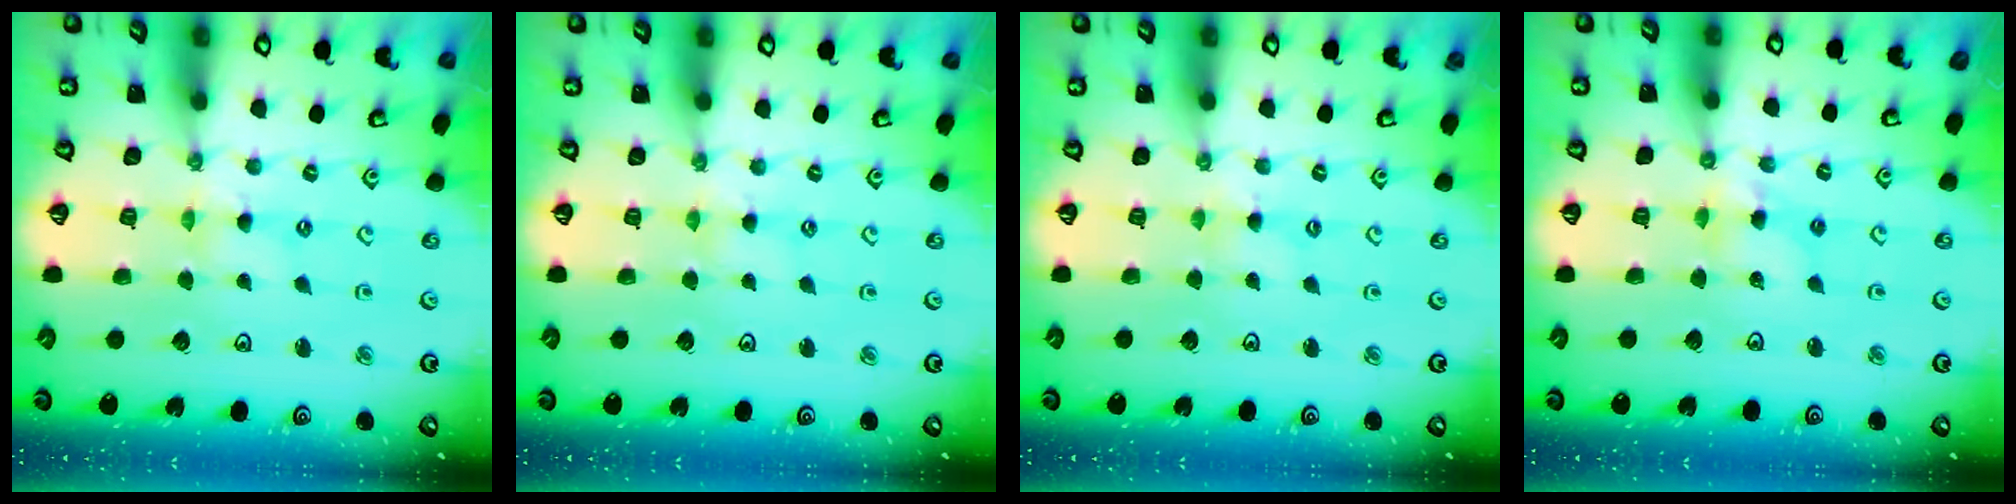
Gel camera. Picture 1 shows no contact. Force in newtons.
{"total": 2.1, "press": 2.1, "slide": 0.4}
{"total": 2.0, "press": 2.0, "slide": 0.2}
{"total": 4.9, "press": 4.8, "slide": 0.5}